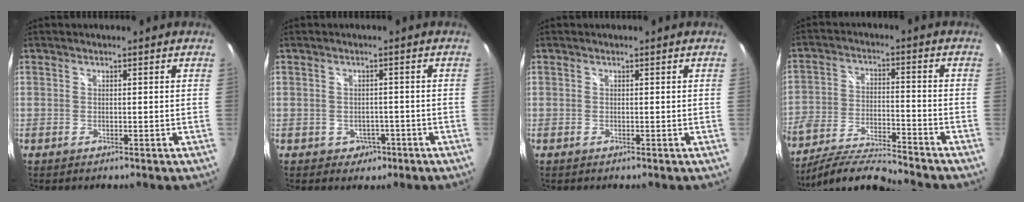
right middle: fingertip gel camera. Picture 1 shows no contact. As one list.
[{"total": 3.4, "force": [-1.4, 3.0, 0.8], "torque": [-0.024, 0.003, -0.011]}, {"total": 0.0}, {"total": 12.6, "force": [-11.6, 0.7, 4.9], "torque": [-0.103, -0.025, -0.212]}]